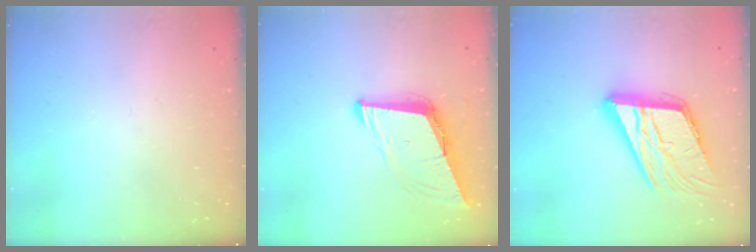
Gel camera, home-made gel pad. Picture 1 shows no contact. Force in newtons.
{"total": 8.6, "press": 7.7, "slide": 3.8}
{"total": 19.1, "press": 18.9, "slide": 2.6}